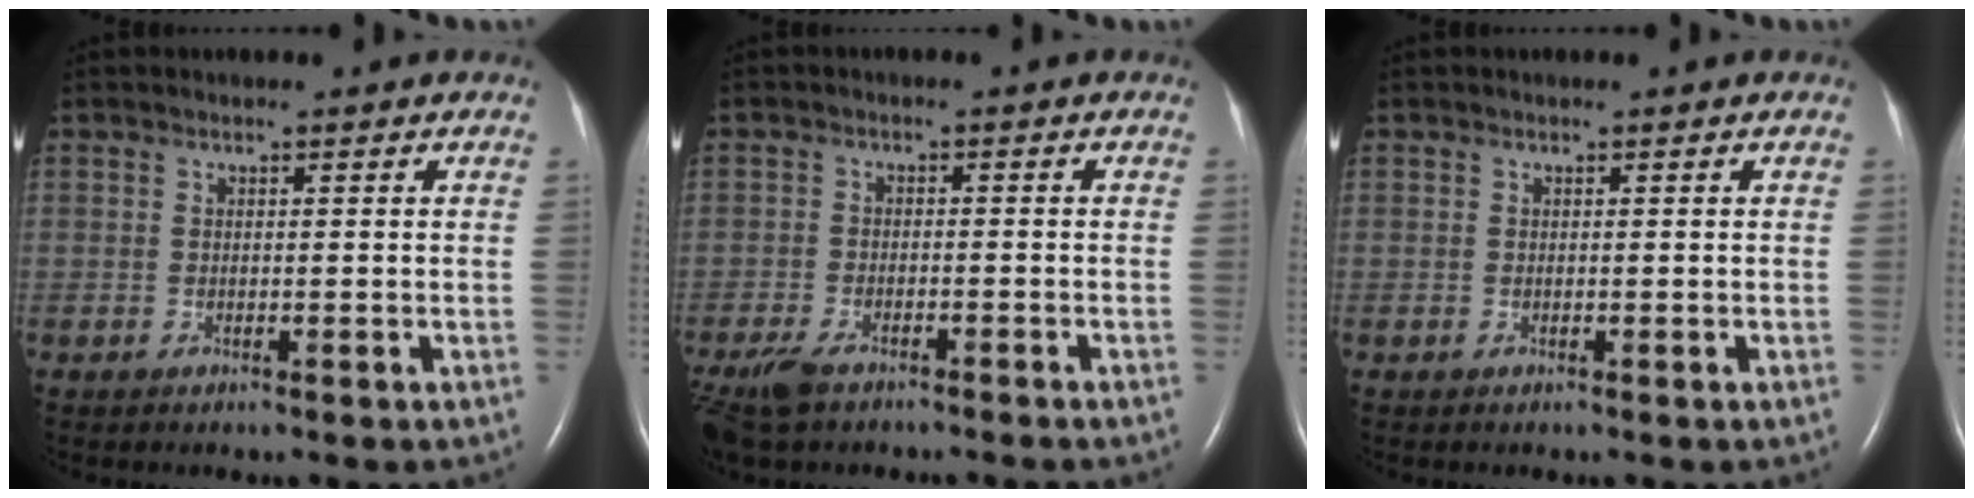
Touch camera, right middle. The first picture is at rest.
{"total": 7.6, "force": [-6.1, 2.0, 4.1], "torque": [-0.079, -0.015, -0.104]}
{"total": 0.0}